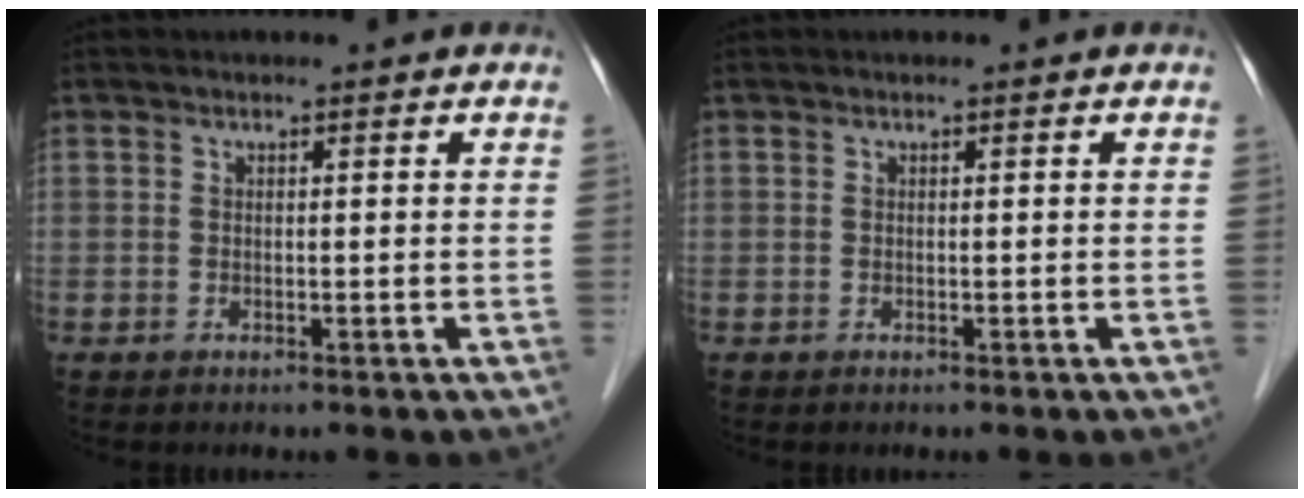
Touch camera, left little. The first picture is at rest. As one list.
[{"total": 0.0}]